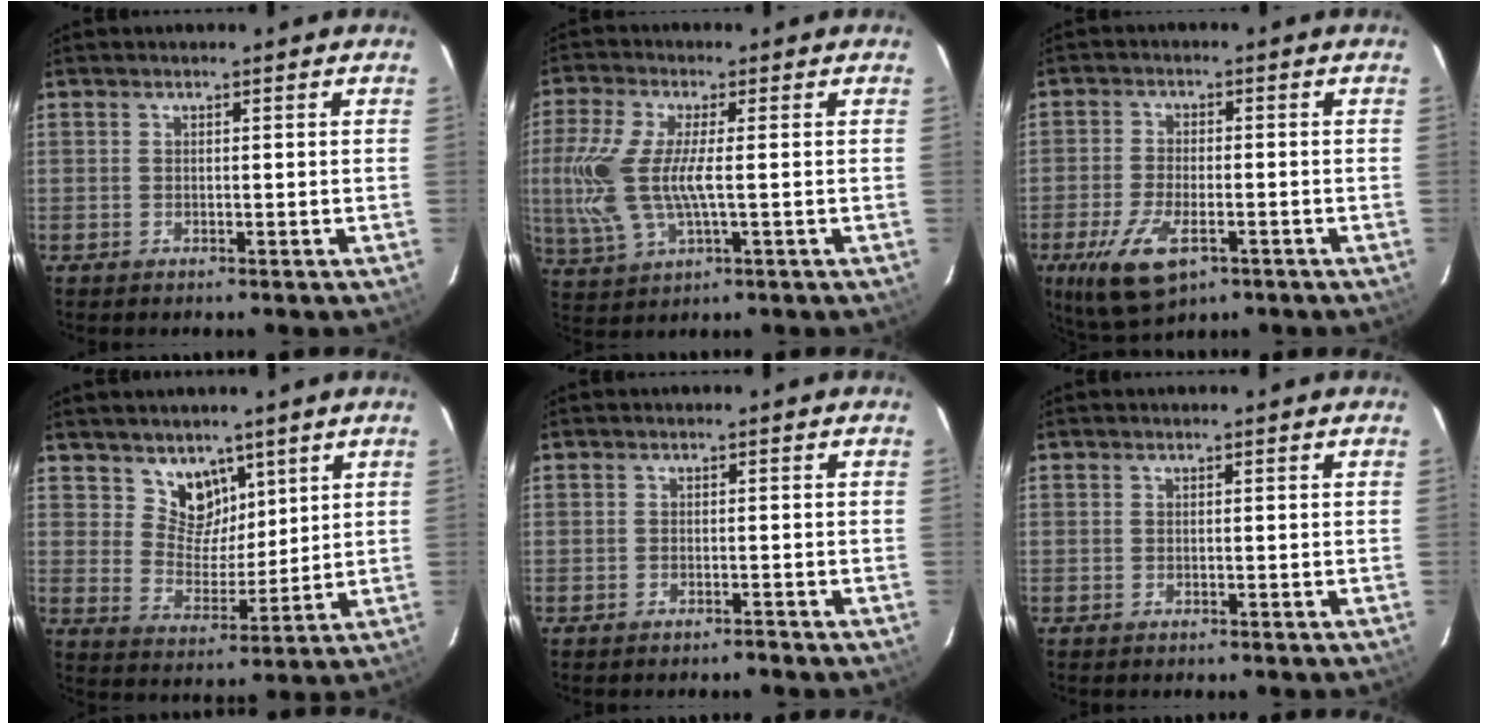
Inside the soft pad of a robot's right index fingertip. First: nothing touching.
{"total": 12.3, "force": [-0.5, 4.1, 11.6], "torque": [-0.252, -0.007, -0.003]}
{"total": 10.5, "force": [-5.2, 4.6, 7.9], "torque": [-0.179, -0.028, -0.092]}
{"total": 7.5, "force": [5.1, 5.1, 1.9], "torque": [-0.021, -0.007, 0.099]}
{"total": 1.0, "force": [-0.9, 0.1, 0.1], "torque": [-0.006, 0.002, -0.015]}
{"total": 0.0}